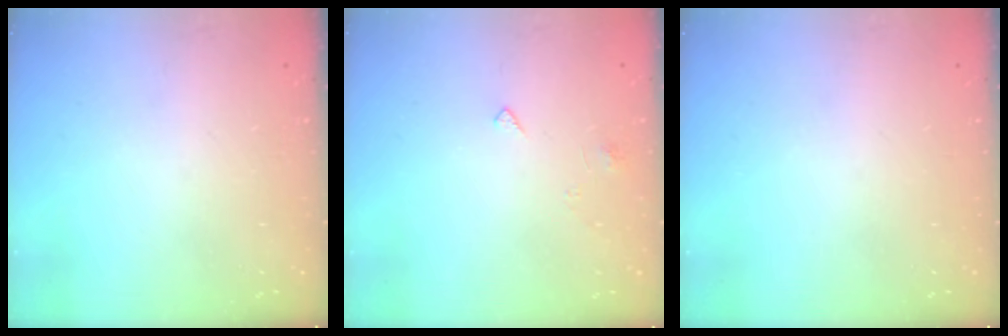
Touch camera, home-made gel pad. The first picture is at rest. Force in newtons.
{"total": 2.8, "press": 2.8, "slide": 0.4}
{"total": 0.0}